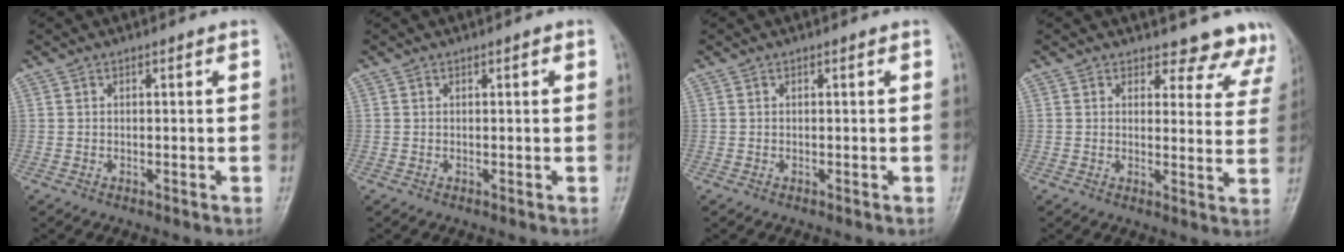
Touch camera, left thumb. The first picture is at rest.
{"total": 0.6, "force": [0.2, 0.2, 0.5], "torque": [-0.005, 0.001, 0.002]}
{"total": 0.0}
{"total": 10.1, "force": [9.2, 4.0, 0.4], "torque": [0.052, -0.059, 0.074]}